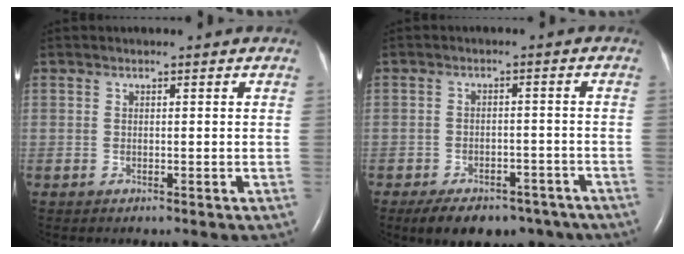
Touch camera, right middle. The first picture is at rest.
{"total": 12.9, "force": [-9.2, 6.8, 5.8], "torque": [-0.089, 0.003, -0.121]}